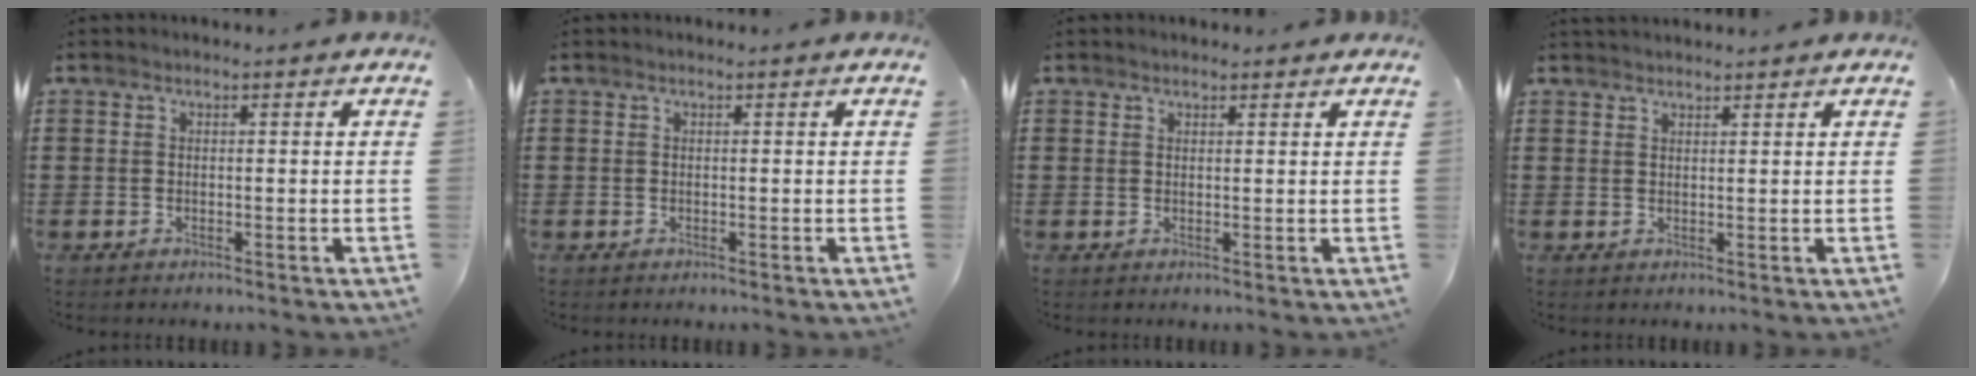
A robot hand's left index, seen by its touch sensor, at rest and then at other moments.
{"total": 0.0}
{"total": 1.0, "force": [0.9, 0.3, 0.2], "torque": [-0.006, 0.002, 0.018]}
{"total": 1.4, "force": [1.4, 0.1, 0.2], "torque": [-0.004, 0.000, 0.027]}